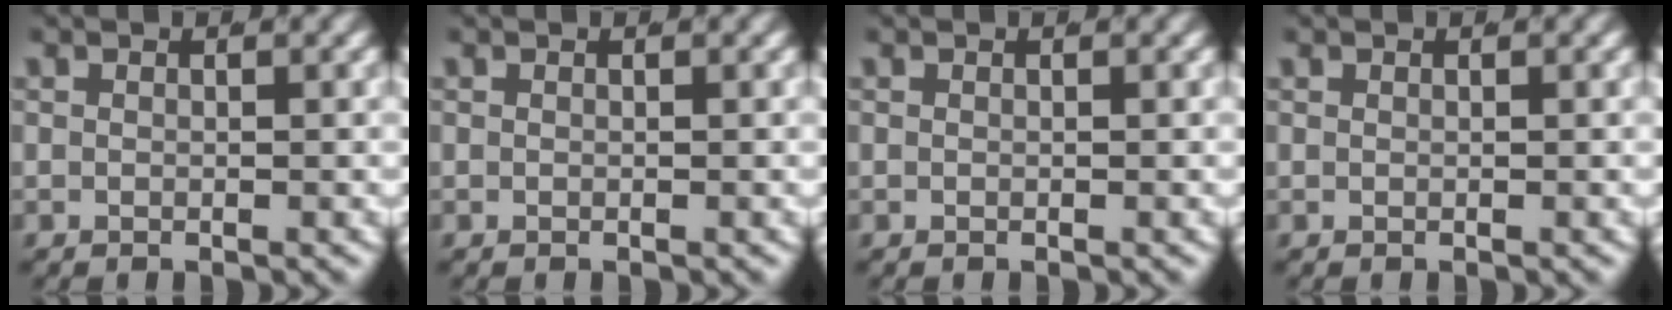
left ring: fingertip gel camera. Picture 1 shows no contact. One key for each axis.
{"total": 0.0}
{"total": 0.0}
{"total": 0.0}